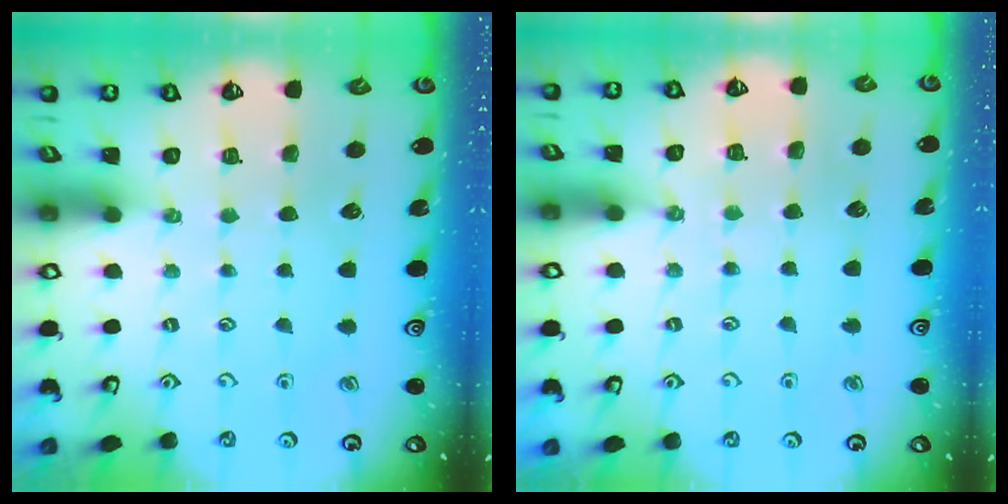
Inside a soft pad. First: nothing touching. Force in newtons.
{"total": 3.9, "press": 3.9, "slide": 0.7}